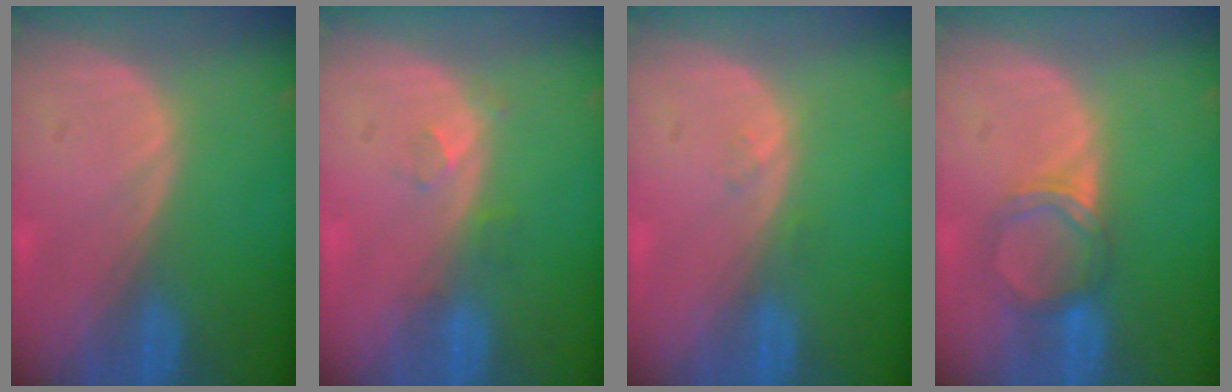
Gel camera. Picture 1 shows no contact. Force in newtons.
{"total": 2.3, "press": 2.0, "slide": 1.1}
{"total": 0.7, "press": 0.7, "slide": 0.1}
{"total": 4.1, "press": 3.8, "slide": 1.6}